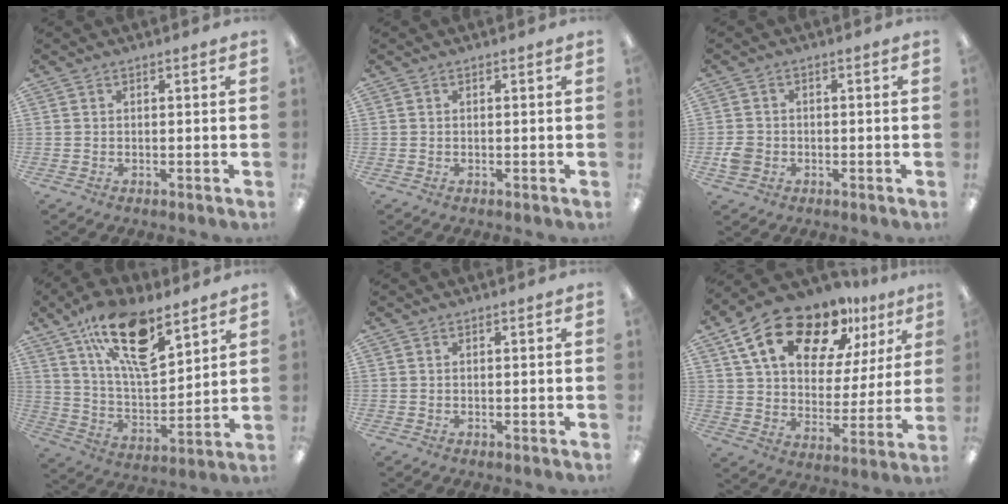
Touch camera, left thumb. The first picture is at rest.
{"total": 0.0}
{"total": 3.7, "force": [-1.1, 3.2, 1.5], "torque": [-0.016, 0.004, -0.021]}
{"total": 19.9, "force": [12.5, 8.0, 13.2], "torque": [-0.229, -0.062, 0.213]}
{"total": 0.0}
{"total": 20.1, "force": [13.3, 9.8, 11.4], "torque": [-0.193, -0.070, 0.230]}